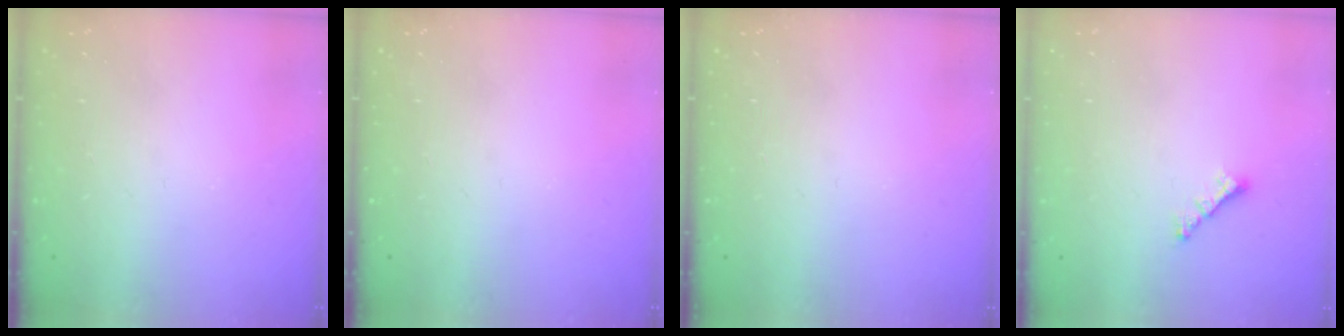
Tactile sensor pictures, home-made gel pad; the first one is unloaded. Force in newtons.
{"total": 0.0}
{"total": 0.0}
{"total": 1.8, "press": 1.7, "slide": 0.5}